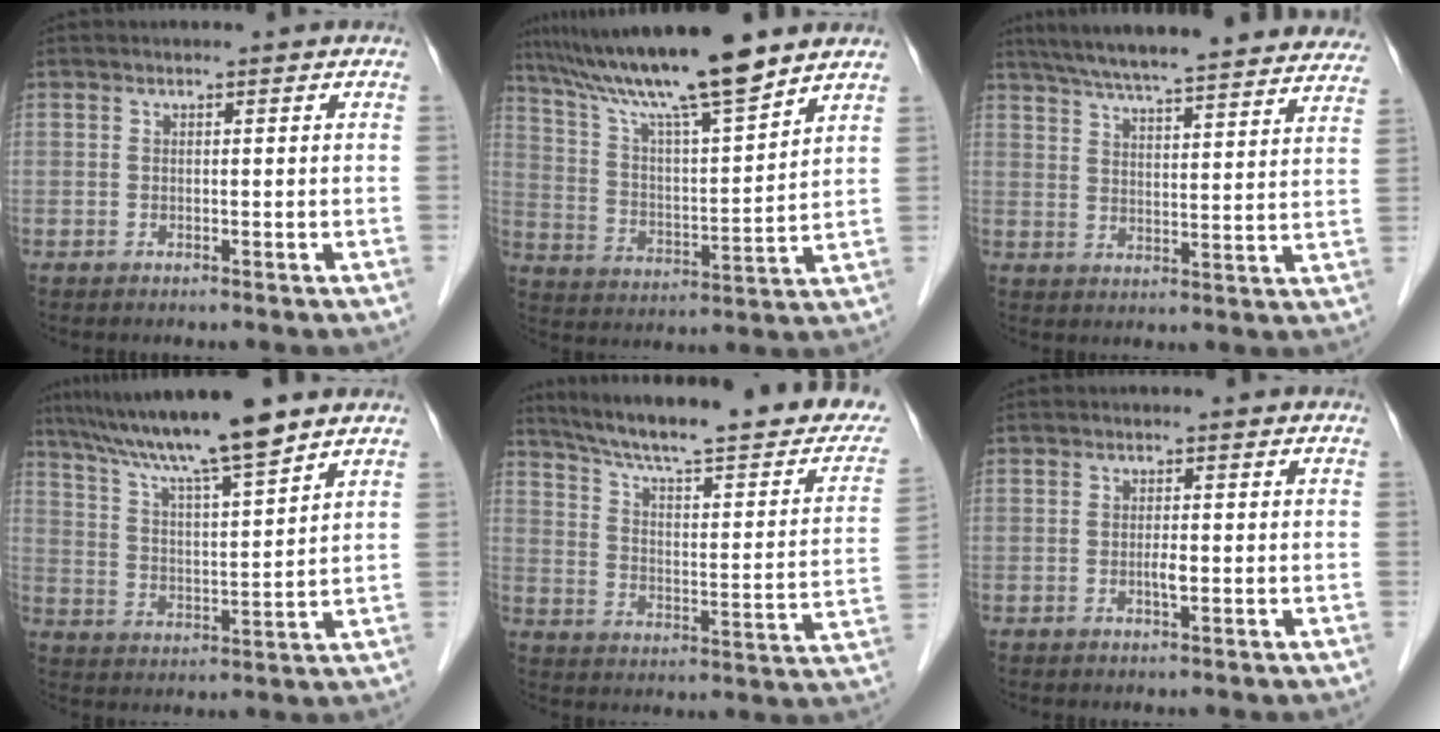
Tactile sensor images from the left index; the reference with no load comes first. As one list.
[{"total": 16.0, "force": [13.2, 0.0, 9.1], "torque": [-0.160, 0.005, 0.232]}, {"total": 31.7, "force": [26.8, 4.9, 16.2], "torque": [-0.250, -0.036, 0.334]}, {"total": 13.2, "force": [10.8, -0.5, 7.7], "torque": [-0.138, 0.015, 0.187]}, {"total": 26.7, "force": [22.2, 3.3, 14.5], "torque": [-0.217, -0.029, 0.294]}, {"total": 1.3, "force": [-0.3, 0.2, 1.3], "torque": [-0.027, -0.001, -0.005]}]